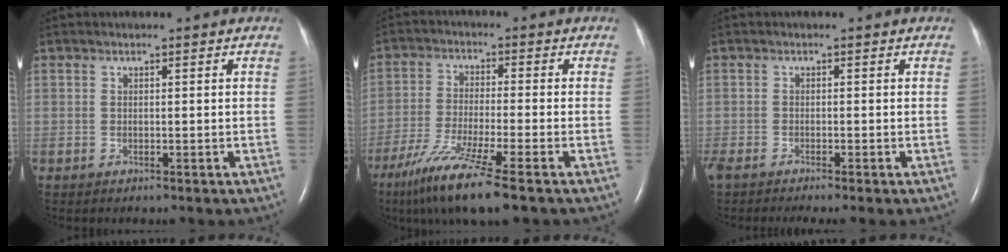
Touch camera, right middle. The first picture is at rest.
{"total": 10.9, "force": [-7.0, -0.3, 8.3], "torque": [-0.162, -0.038, -0.127]}
{"total": 5.3, "force": [-4.5, 0.2, 2.8], "torque": [-0.043, -0.010, -0.075]}